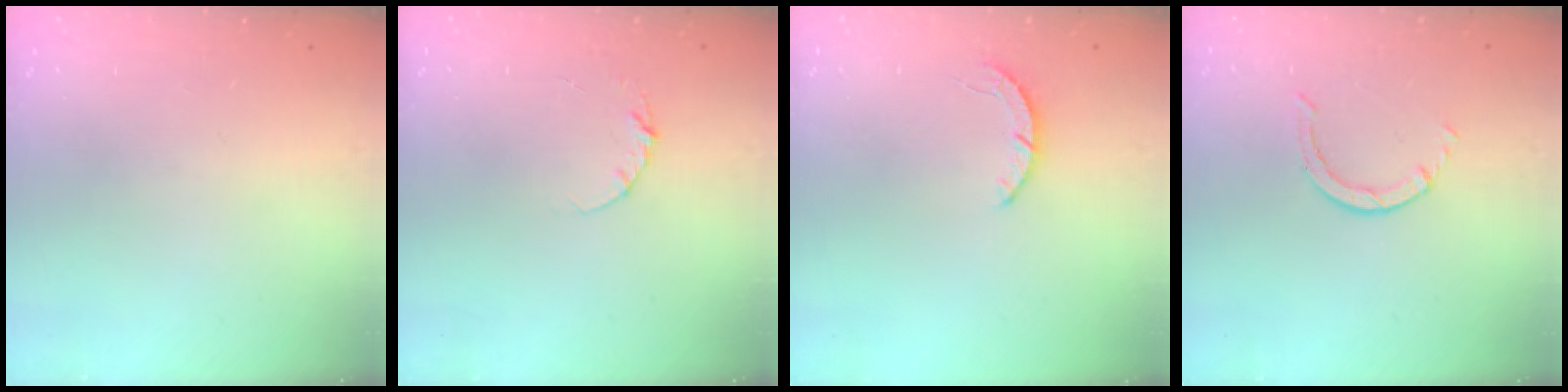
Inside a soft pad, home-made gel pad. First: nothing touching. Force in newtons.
{"total": 3.5, "press": 3.4, "slide": 0.4}
{"total": 2.2, "press": 2.2, "slide": 0.3}
{"total": 0.8, "press": 0.7, "slide": 0.1}